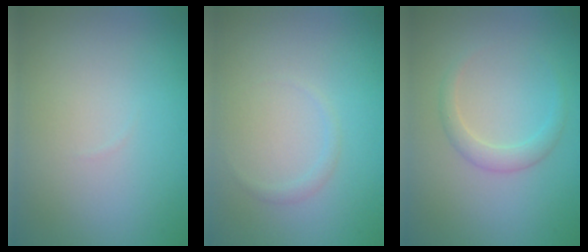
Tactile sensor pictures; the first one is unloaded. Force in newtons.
{"total": 0.7, "press": 0.7, "slide": 0.1}
{"total": 1.7, "press": 1.7, "slide": 0.1}